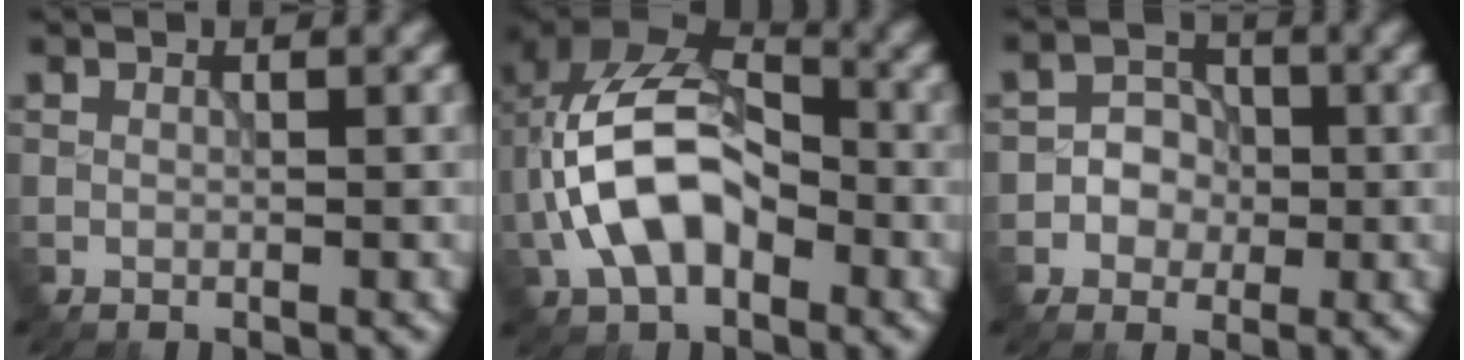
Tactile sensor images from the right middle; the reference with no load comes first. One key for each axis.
{"total": 9.8, "fx": -2.0, "fy": 6.0, "fz": 7.5, "tx": -0.158, "ty": 0.015, "tz": -0.047}
{"total": 2.8, "fx": -0.7, "fy": 2.6, "fz": 1.1, "tx": 0.005, "ty": 0.003, "tz": -0.026}